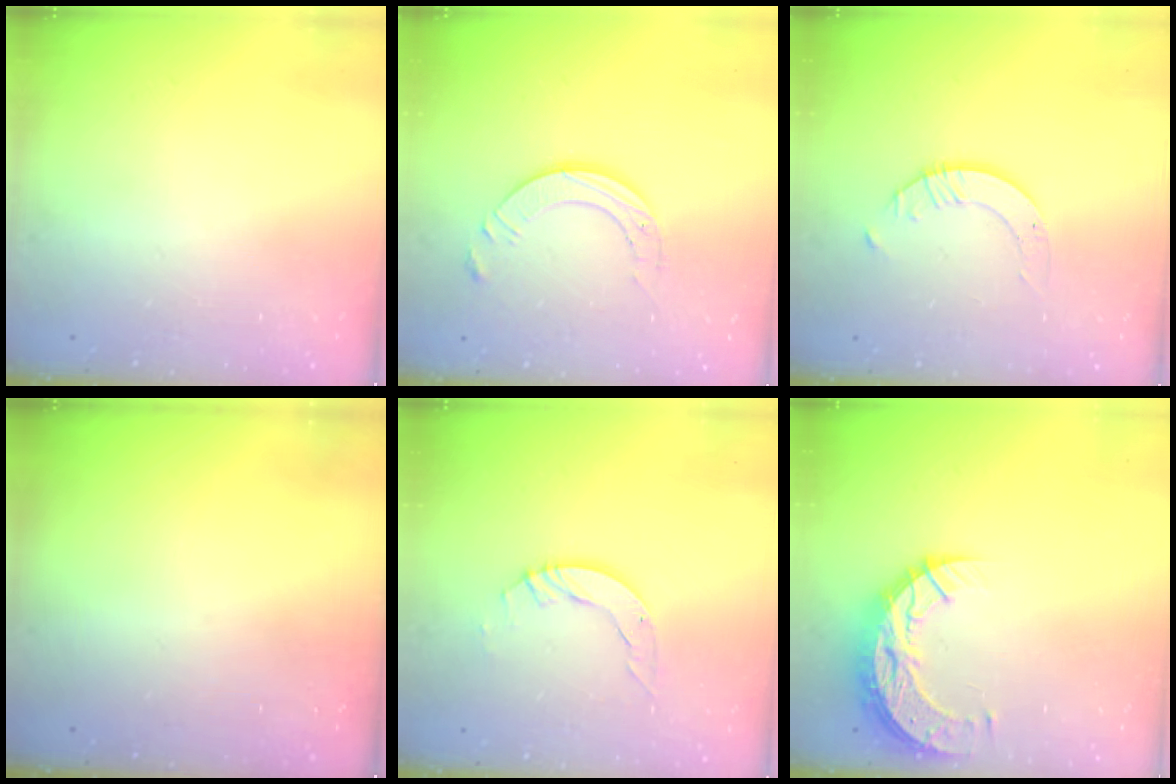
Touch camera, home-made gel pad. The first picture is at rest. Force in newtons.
{"total": 8.8, "press": 8.7, "slide": 0.9}
{"total": 2.1, "press": 2.1, "slide": 0.2}
{"total": 0.0}
{"total": 4.9, "press": 4.9, "slide": 0.1}
{"total": 10.3, "press": 10.2, "slide": 0.7}